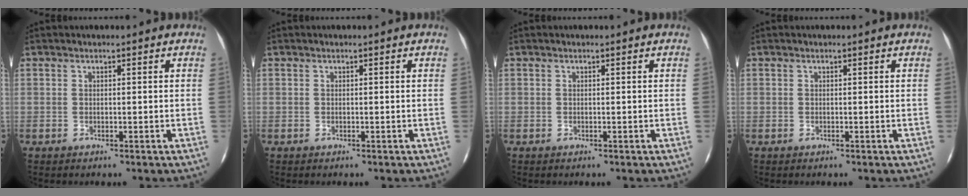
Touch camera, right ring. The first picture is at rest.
{"total": 0.0}
{"total": 0.0}
{"total": 0.0}